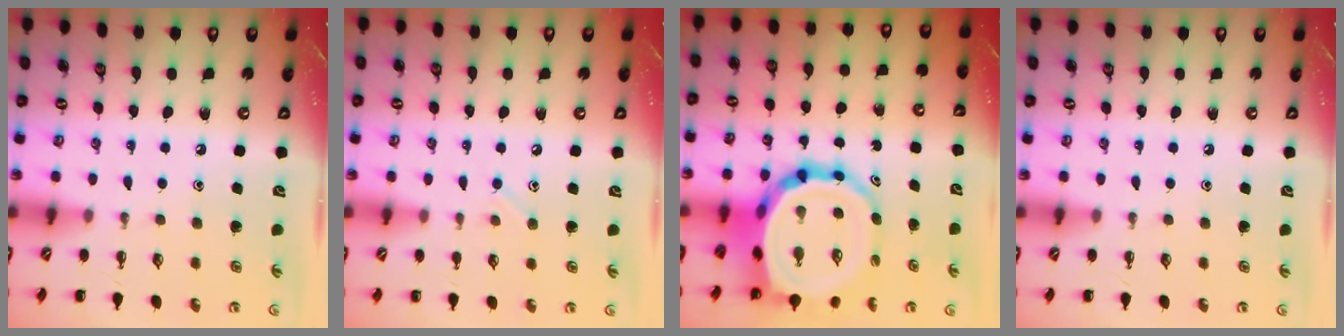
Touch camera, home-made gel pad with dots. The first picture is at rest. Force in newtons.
{"total": 6.1, "press": 5.8, "slide": 1.9}
{"total": 15.3, "press": 14.8, "slide": 3.9}
{"total": 0.0}